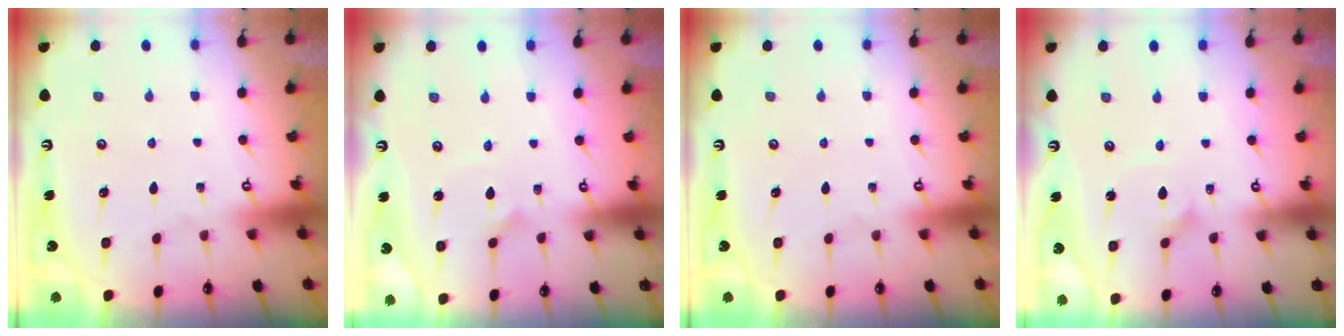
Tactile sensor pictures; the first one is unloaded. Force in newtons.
{"total": 2.0, "press": 2.0, "slide": 0.1}
{"total": 0.0}
{"total": 2.0, "press": 2.0, "slide": 0.1}